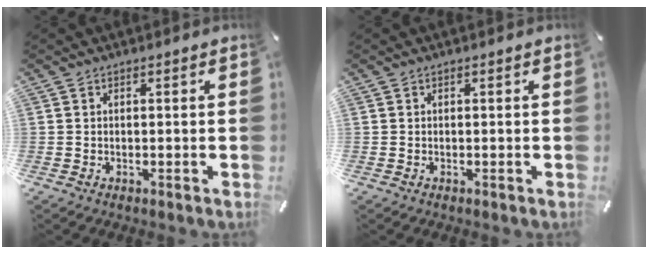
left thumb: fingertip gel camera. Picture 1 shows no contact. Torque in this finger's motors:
{"motor_torque": [-0.08, 0.24, 0.00, -0.10, 0.01]}